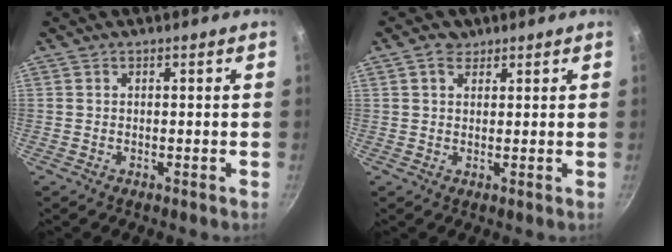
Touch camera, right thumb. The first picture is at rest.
{"total": 3.0, "force": [1.6, 2.1, 1.3], "torque": [-0.013, -0.005, 0.027]}